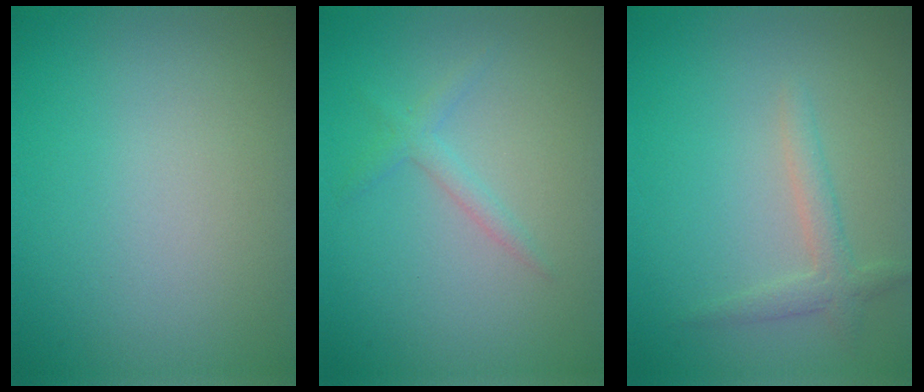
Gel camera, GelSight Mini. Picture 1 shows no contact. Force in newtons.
{"total": 1.4, "press": 1.4, "slide": 0.1}
{"total": 2.0, "press": 2.0, "slide": 0.2}